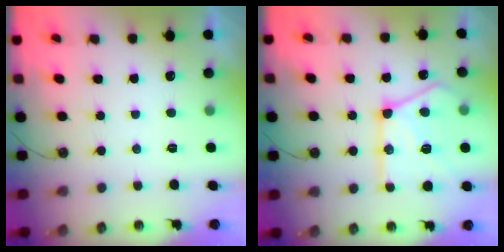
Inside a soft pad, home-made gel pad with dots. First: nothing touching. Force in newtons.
{"total": 20.1, "press": 20.0, "slide": 2.3}